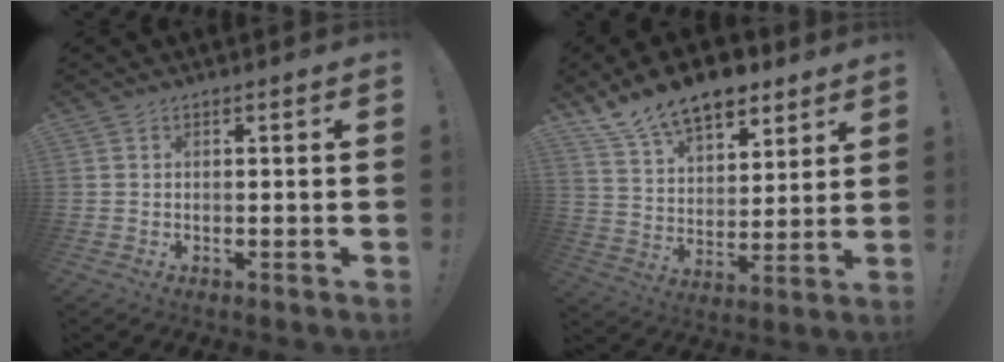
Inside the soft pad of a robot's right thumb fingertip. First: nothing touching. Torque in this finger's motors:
{"motor_torque": [1.34, 2.53, 0.21, 0.21, 0.09]}